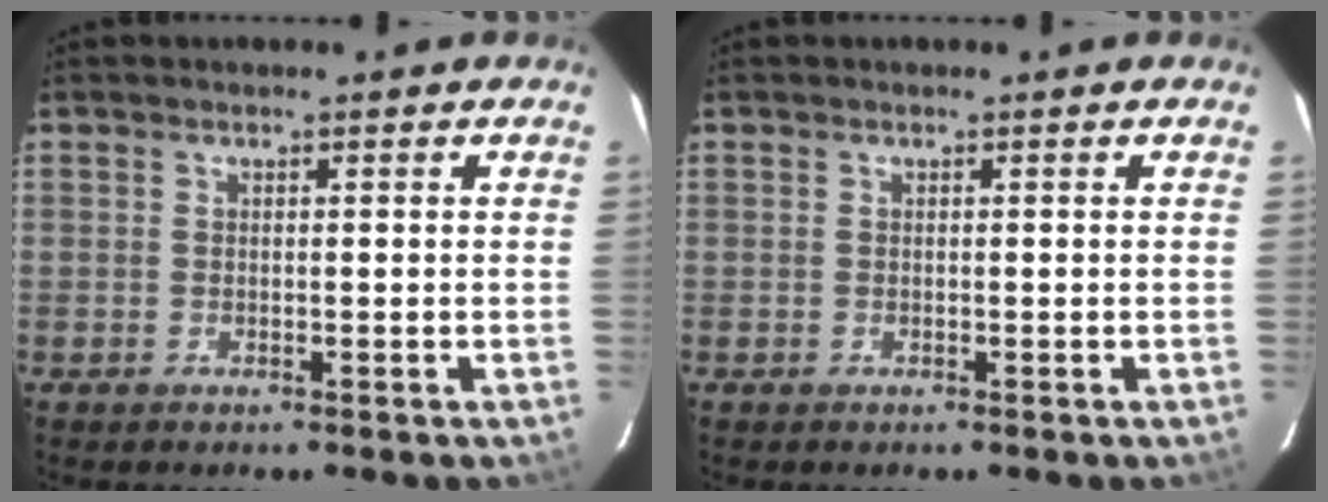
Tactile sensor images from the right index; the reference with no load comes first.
{"total": 0.0}